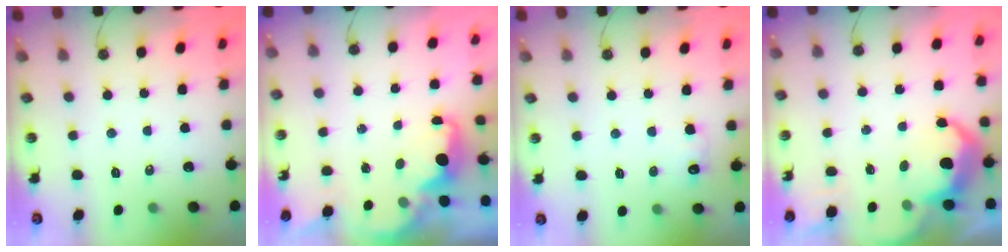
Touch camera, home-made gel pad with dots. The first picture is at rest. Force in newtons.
{"total": 2.6, "press": 2.5, "slide": 0.8}
{"total": 6.8, "press": 6.8, "slide": 0.9}
{"total": 7.3, "press": 7.3, "slide": 0.4}